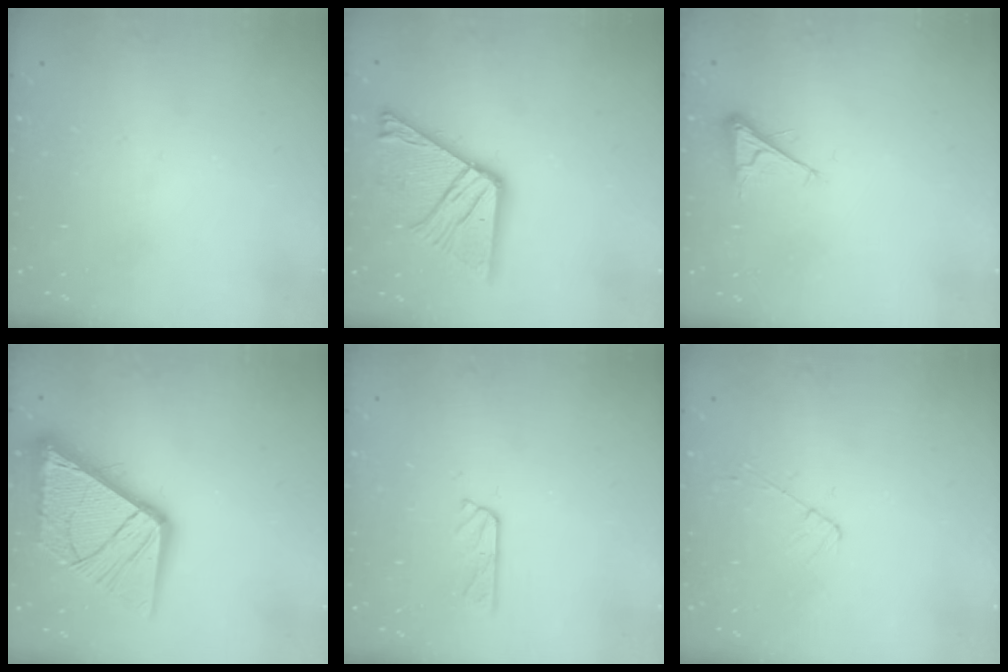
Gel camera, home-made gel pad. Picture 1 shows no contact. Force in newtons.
{"total": 17.3, "press": 17.2, "slide": 1.8}
{"total": 3.4, "press": 3.4, "slide": 0.7}
{"total": 20.3, "press": 20.2, "slide": 2.4}
{"total": 4.7, "press": 4.7, "slide": 0.3}
{"total": 3.8, "press": 3.8, "slide": 0.5}